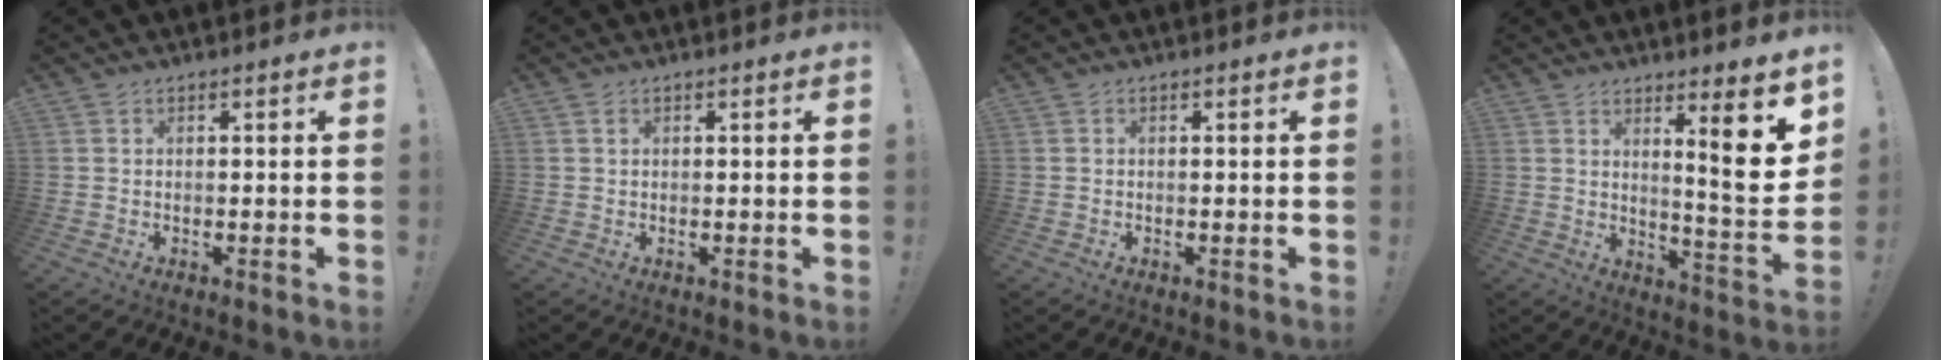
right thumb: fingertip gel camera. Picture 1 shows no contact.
{"total": 0.8, "force": [0.5, 0.3, 0.6], "torque": [-0.004, -0.003, 0.007]}
{"total": 0.0}
{"total": 11.8, "force": [5.6, 0.7, 10.4], "torque": [-0.137, -0.054, 0.080]}